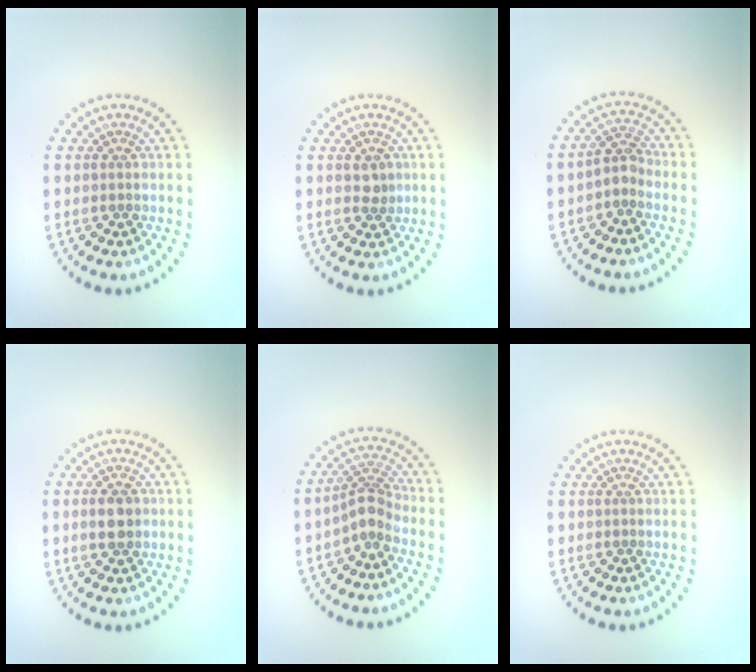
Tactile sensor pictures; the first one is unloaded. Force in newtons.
{"total": 1.5, "press": 1.4, "slide": 0.3}
{"total": 2.0, "press": 1.7, "slide": 1.1}
{"total": 3.0, "press": 3.0, "slide": 0.0}
{"total": 2.9, "press": 2.0, "slide": 2.0}
{"total": 0.0}